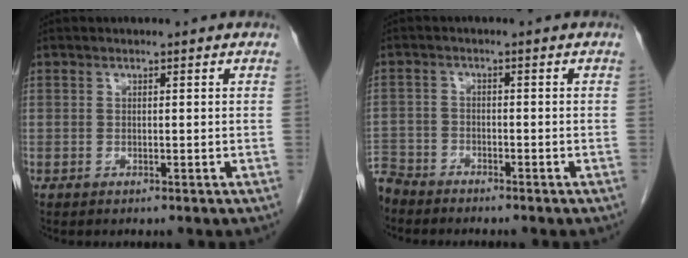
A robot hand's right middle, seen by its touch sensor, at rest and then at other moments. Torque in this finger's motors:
{"motor_torque": [0.37, -0.57, 0.35, 0.03]}